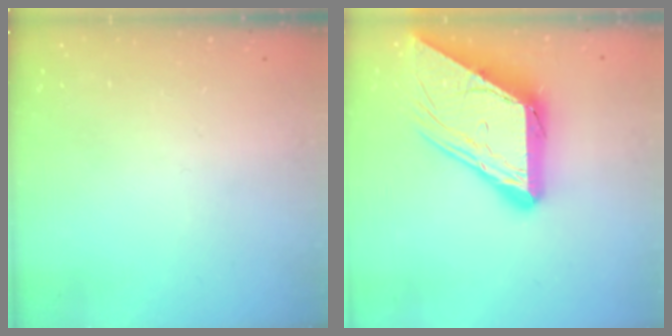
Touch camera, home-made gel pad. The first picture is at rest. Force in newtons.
{"total": 17.5, "press": 17.4, "slide": 1.7}